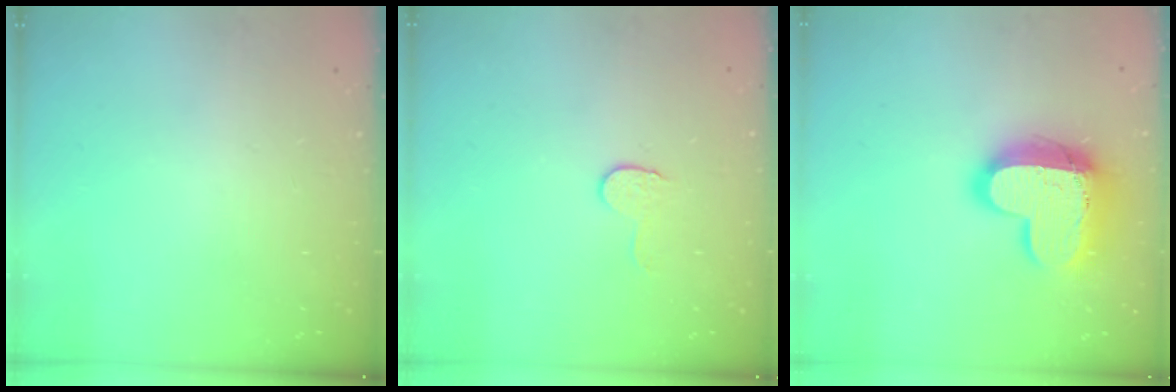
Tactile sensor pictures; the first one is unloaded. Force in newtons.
{"total": 4.6, "press": 4.6, "slide": 0.4}
{"total": 16.9, "press": 16.8, "slide": 1.3}